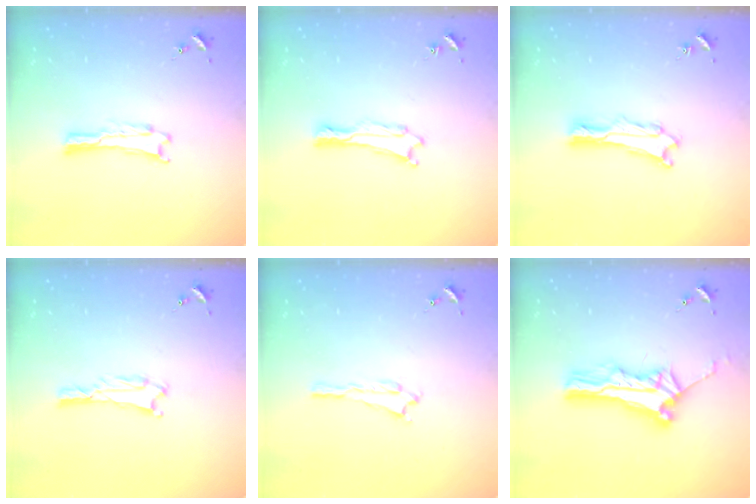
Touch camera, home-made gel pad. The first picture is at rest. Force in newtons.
{"total": 0.0}
{"total": 1.5, "press": 1.4, "slide": 0.2}
{"total": 0.7, "press": 0.7, "slide": 0.1}
{"total": 0.6, "press": 0.6, "slide": 0.2}
{"total": 7.4, "press": 7.4, "slide": 0.6}